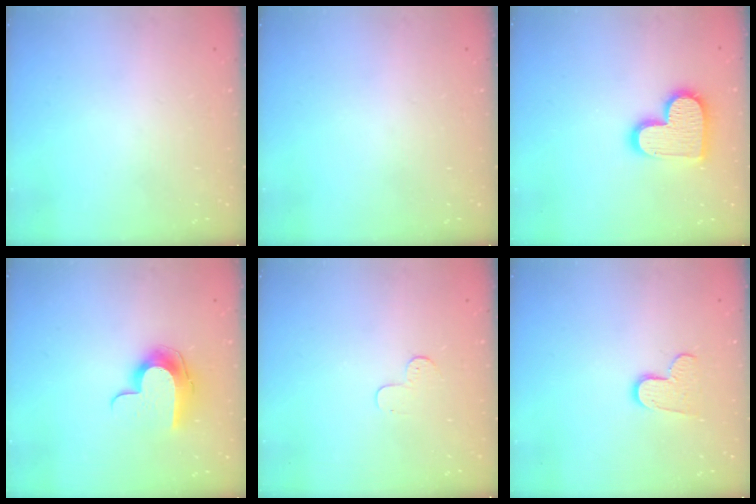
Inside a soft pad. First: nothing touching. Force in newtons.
{"total": 0.0}
{"total": 15.1, "press": 15.0, "slide": 0.9}
{"total": 10.2, "press": 10.2, "slide": 0.5}
{"total": 3.9, "press": 3.9, "slide": 0.4}
{"total": 8.4, "press": 8.3, "slide": 0.2}